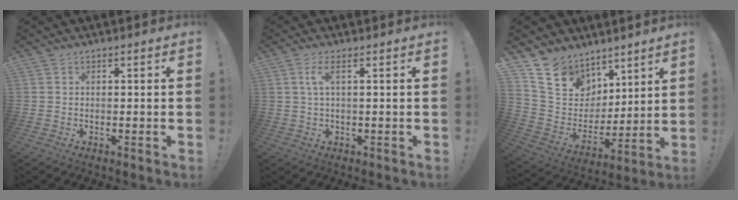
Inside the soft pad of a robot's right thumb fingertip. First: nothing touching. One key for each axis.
{"total": 3.8, "fx": 1.0, "fy": 0.7, "fz": 3.6, "tx": -0.069, "ty": 0.000, "tz": 0.016}
{"total": 13.4, "fx": 9.6, "fy": 8.8, "fz": 2.8, "tx": -0.069, "ty": -0.072, "tz": 0.191}